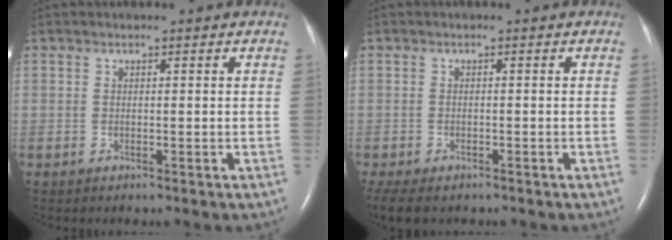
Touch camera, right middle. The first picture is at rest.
{"total": 9.1, "force": [-6.4, 4.5, 4.6], "torque": [-0.111, -0.014, -0.090]}